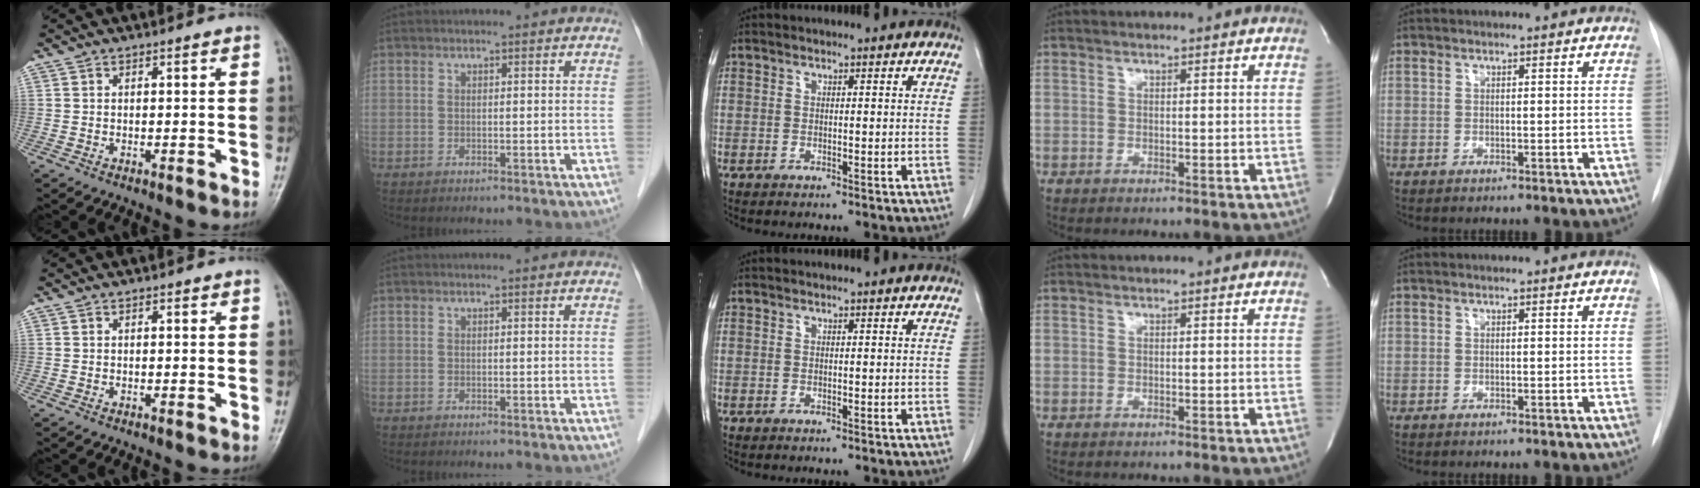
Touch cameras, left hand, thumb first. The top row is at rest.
{}